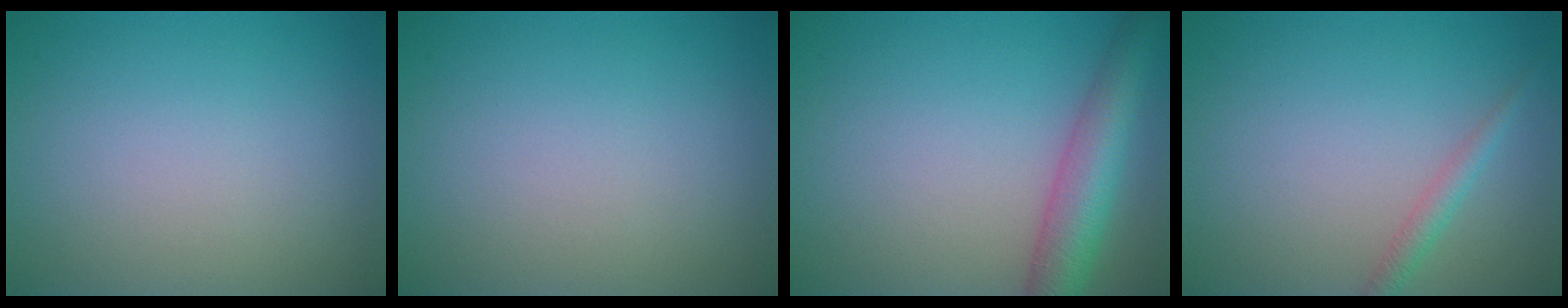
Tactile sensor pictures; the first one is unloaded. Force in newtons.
{"total": 0.0}
{"total": 5.6, "press": 5.6, "slide": 0.2}
{"total": 1.5, "press": 1.5, "slide": 0.0}